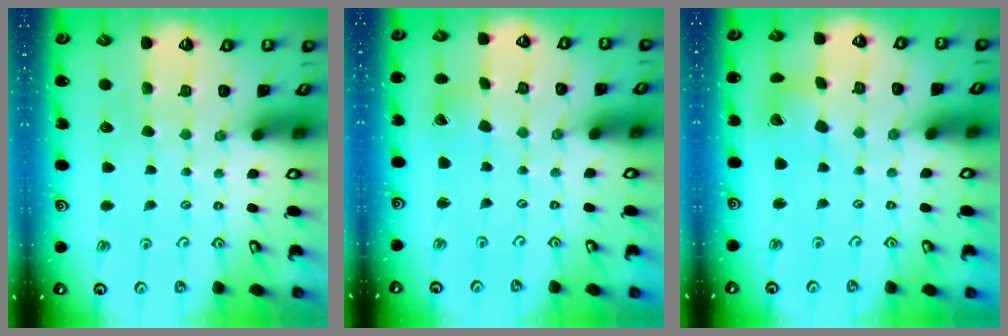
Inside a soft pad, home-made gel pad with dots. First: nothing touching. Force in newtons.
{"total": 2.9, "press": 2.9, "slide": 0.2}
{"total": 7.4, "press": 7.3, "slide": 1.0}